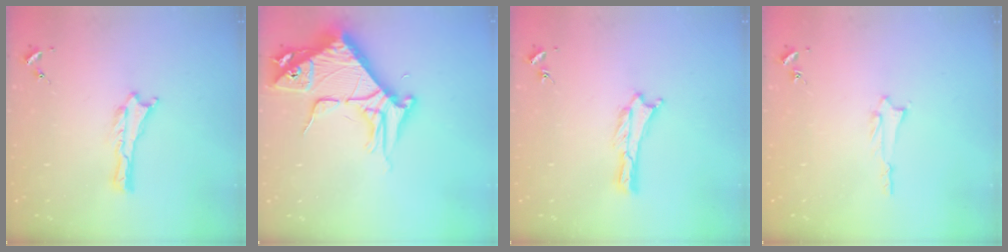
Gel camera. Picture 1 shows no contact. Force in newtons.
{"total": 9.0, "press": 8.9, "slide": 1.2}
{"total": 0.0}
{"total": 1.4, "press": 1.4, "slide": 0.2}